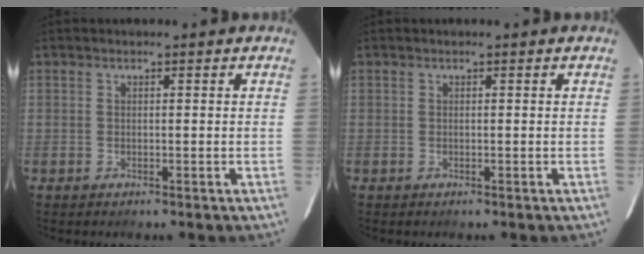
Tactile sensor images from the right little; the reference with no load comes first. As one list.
[{"total": 0.0}]